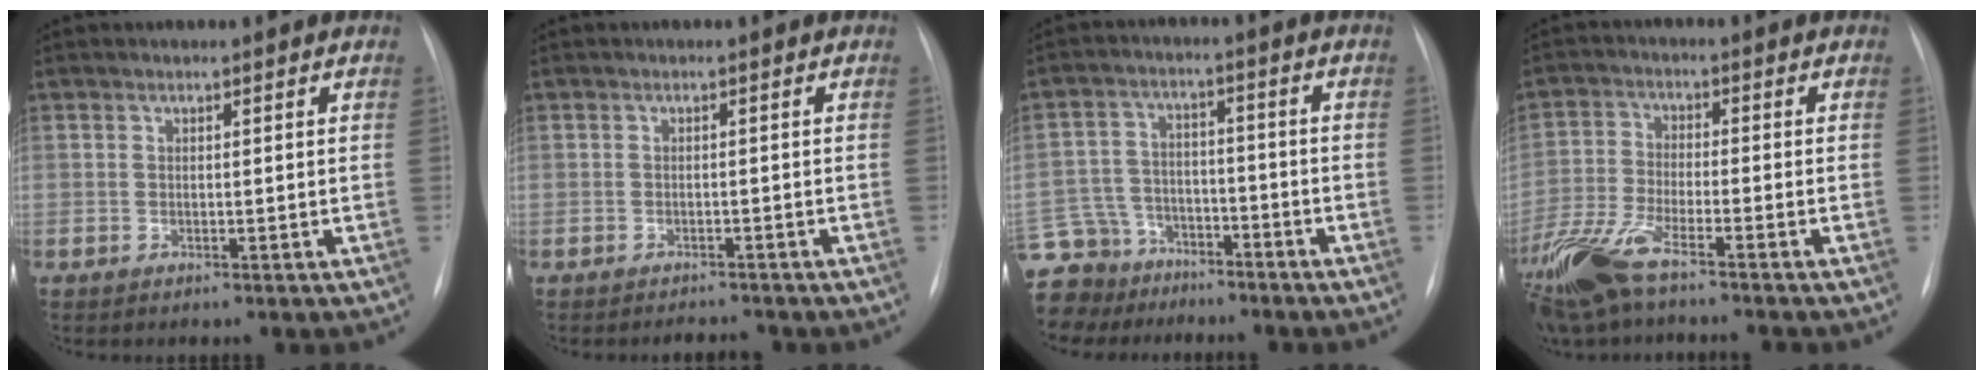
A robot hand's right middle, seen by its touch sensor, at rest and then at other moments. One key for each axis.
{"total": 1.7, "fx": -1.7, "fy": 0.3, "fz": 0.1, "tx": 0.001, "ty": -0.006, "tz": -0.018}
{"total": 13.3, "fx": -10.5, "fy": 7.8, "fz": 2.3, "tx": -0.076, "ty": 0.023, "tz": -0.174}
{"total": 10.9, "fx": -8.1, "fy": 1.9, "fz": 7.1, "tx": -0.158, "ty": -0.026, "tz": -0.159}